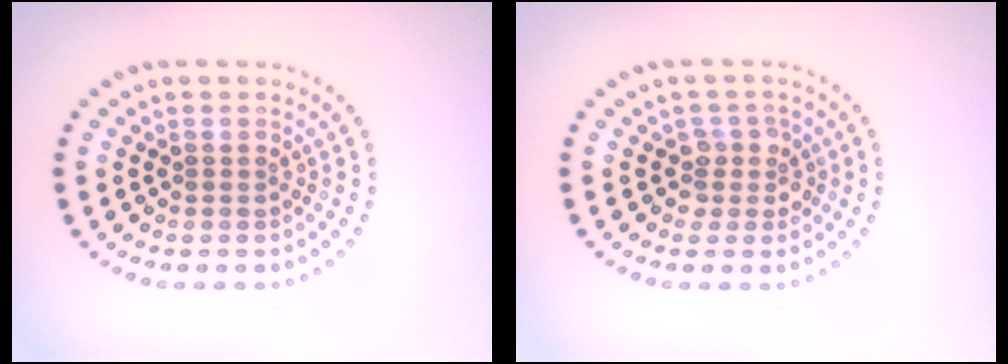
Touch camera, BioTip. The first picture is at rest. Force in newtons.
{"total": 2.1, "press": 1.6, "slide": 1.4}